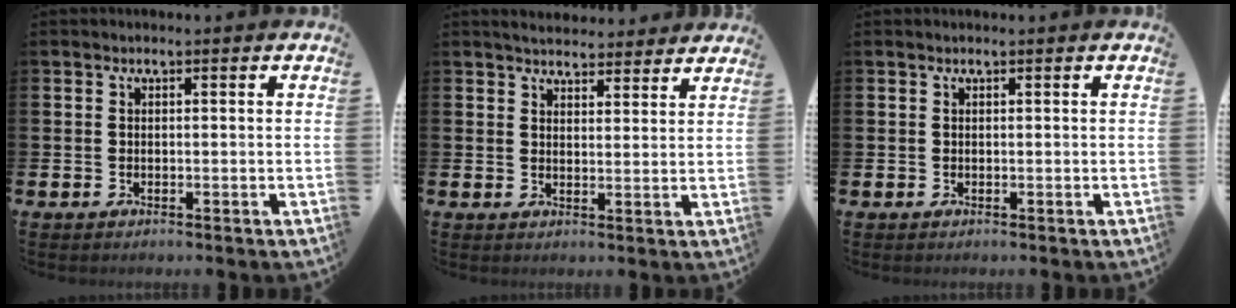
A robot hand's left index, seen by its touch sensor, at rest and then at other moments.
{"total": 4.1, "force": [4.0, 0.7, 0.3], "torque": [-0.008, -0.023, 0.072]}
{"total": 0.0}